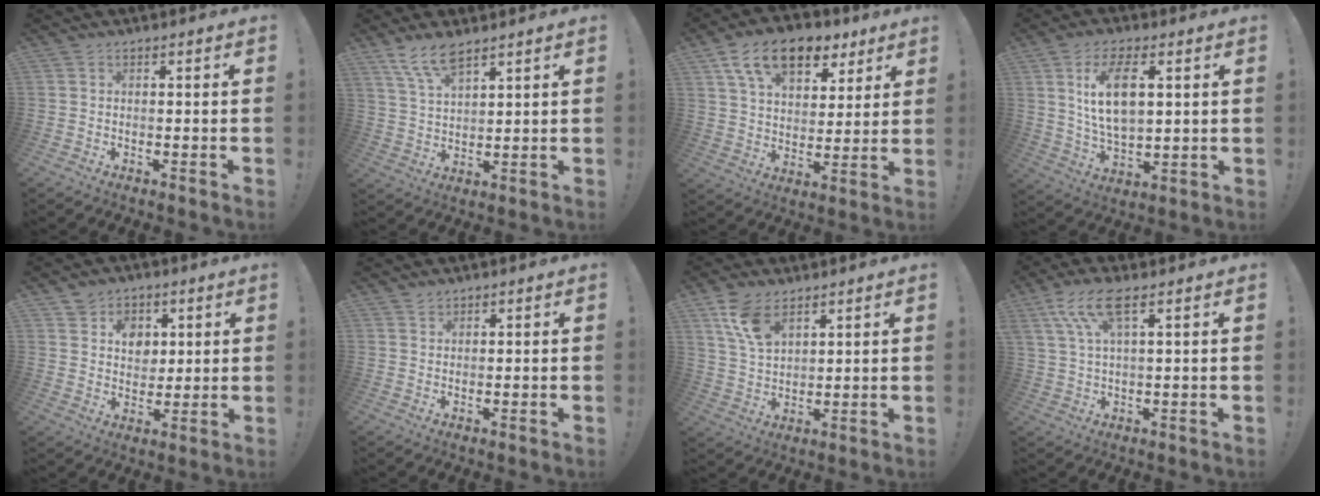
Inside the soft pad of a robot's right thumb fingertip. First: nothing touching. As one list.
[{"total": 8.2, "force": [6.4, 2.5, 4.5], "torque": [-0.092, -0.026, 0.121]}, {"total": 16.2, "force": [9.3, 9.5, 9.3], "torque": [-0.156, -0.041, 0.170]}, {"total": 13.9, "force": [4.7, 7.0, 11.1], "torque": [-0.200, -0.009, 0.078]}, {"total": 8.9, "force": [4.1, 7.5, 2.3], "torque": [-0.027, -0.028, 0.082]}, {"total": 1.5, "force": [1.4, 0.6, 0.1], "torque": [0.007, -0.012, 0.025]}, {"total": 10.0, "force": [6.3, 5.2, 5.8], "torque": [-0.103, -0.025, 0.122]}, {"total": 9.7, "force": [5.0, 2.8, 7.8], "torque": [-0.151, -0.005, 0.096]}]